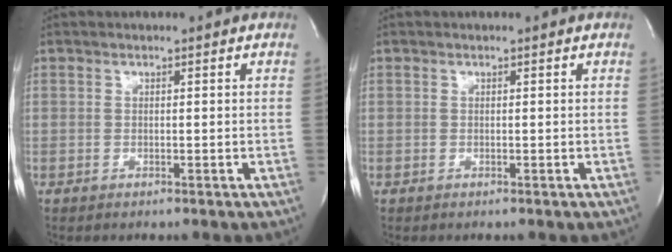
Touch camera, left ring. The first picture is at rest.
{"total": 0.0}